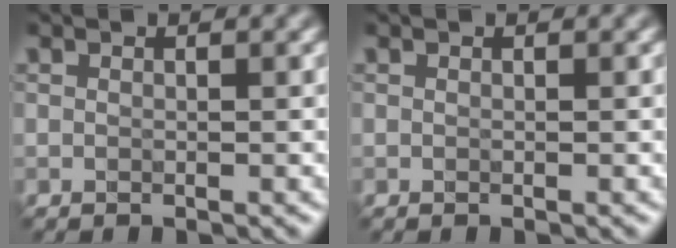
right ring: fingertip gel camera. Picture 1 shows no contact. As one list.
[{"total": 0.0}]